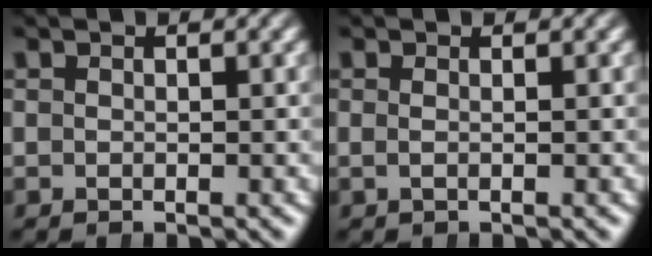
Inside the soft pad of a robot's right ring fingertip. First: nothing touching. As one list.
[{"total": 0.7, "force": [0.0, -0.6, 0.3], "torque": [-0.003, -0.002, 0.002]}]